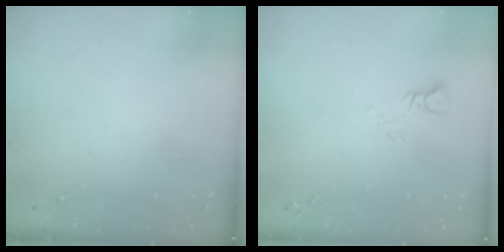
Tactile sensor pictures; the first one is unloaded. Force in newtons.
{"total": 3.6, "press": 3.5, "slide": 0.3}